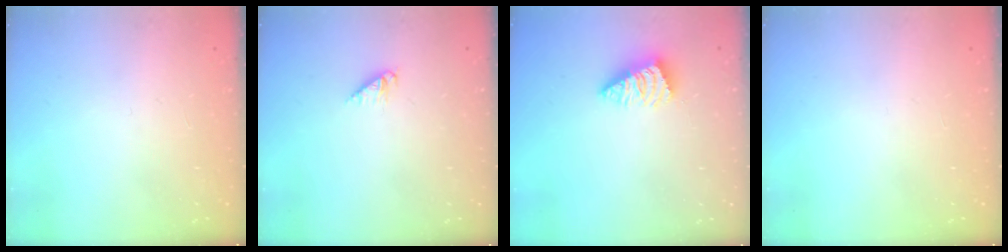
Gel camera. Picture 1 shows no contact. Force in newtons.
{"total": 2.7, "press": 2.7, "slide": 0.4}
{"total": 2.6, "press": 2.6, "slide": 0.5}
{"total": 0.0}